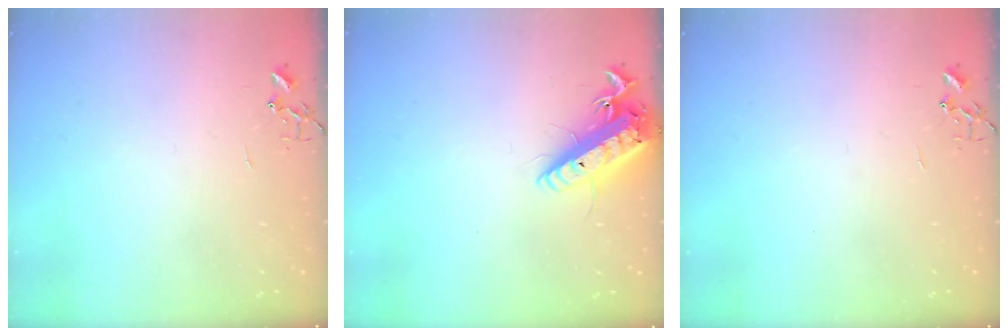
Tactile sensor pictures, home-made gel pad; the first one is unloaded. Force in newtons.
{"total": 16.3, "press": 16.0, "slide": 3.0}
{"total": 0.0}